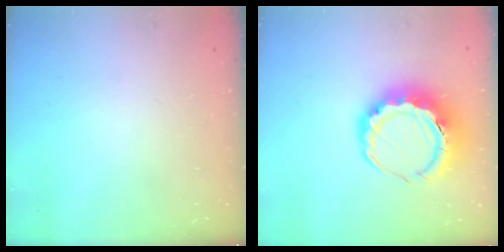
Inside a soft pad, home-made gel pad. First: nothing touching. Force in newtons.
{"total": 11.1, "press": 10.9, "slide": 2.3}